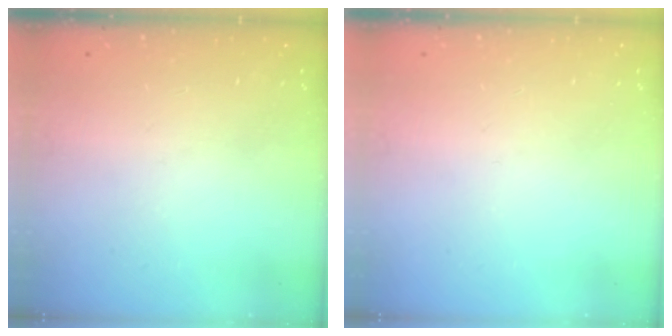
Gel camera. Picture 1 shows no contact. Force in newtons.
{"total": 0.0}